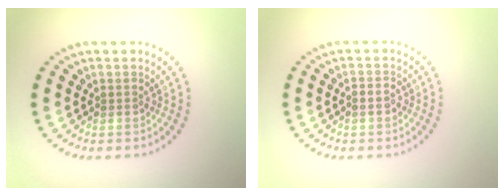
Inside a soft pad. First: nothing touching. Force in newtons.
{"total": 1.1, "press": 1.0, "slide": 0.6}